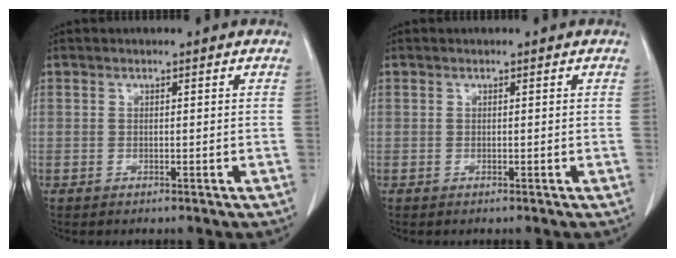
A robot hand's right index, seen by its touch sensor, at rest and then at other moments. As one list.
[{"total": 0.0}]